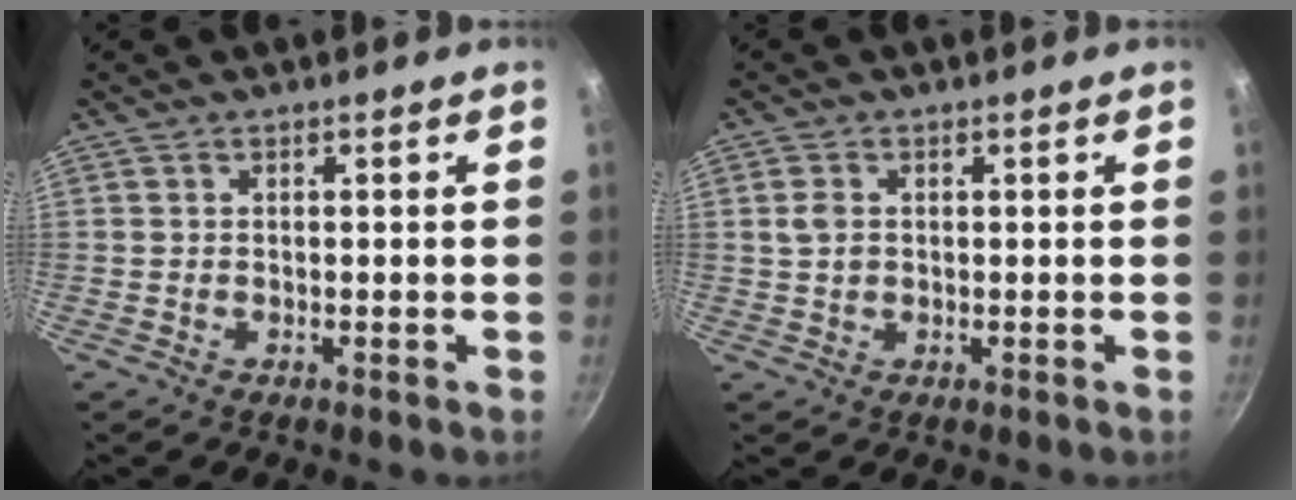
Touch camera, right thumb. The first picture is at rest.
{"total": 2.7, "force": [0.5, 2.0, 1.8], "torque": [-0.034, -0.001, 0.012]}